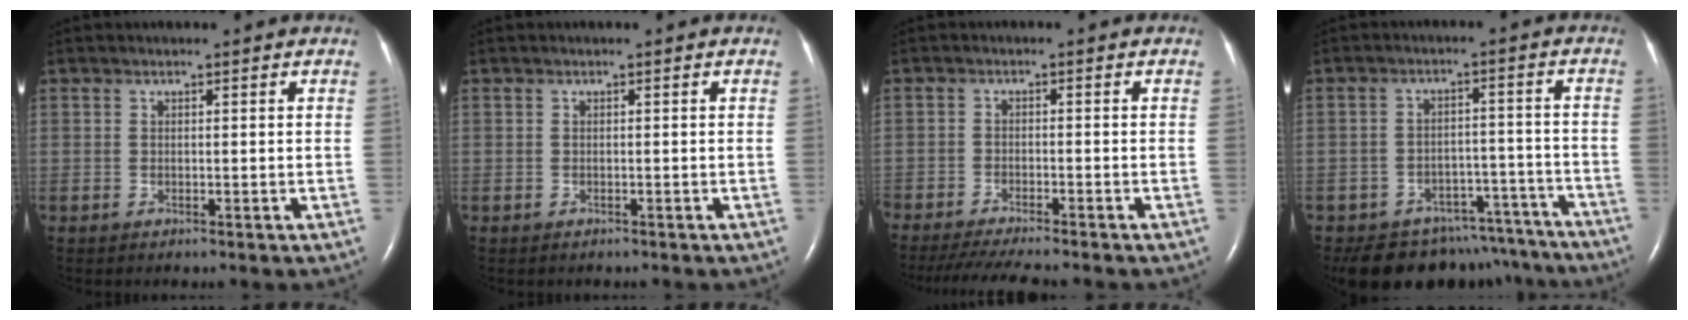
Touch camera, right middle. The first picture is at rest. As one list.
[{"total": 0.0}, {"total": 10.8, "force": [-9.4, 1.0, 5.2], "torque": [-0.074, -0.021, -0.146]}, {"total": 14.8, "force": [-13.1, 6.5, 2.7], "torque": [-0.026, 0.033, -0.159]}]